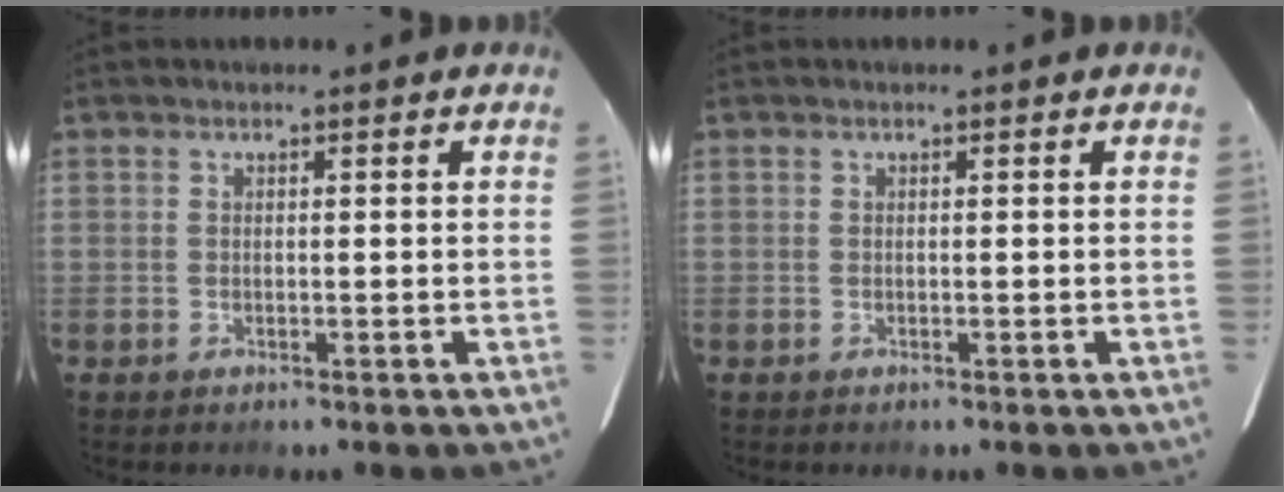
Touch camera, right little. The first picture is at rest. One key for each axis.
{"total": 0.0}